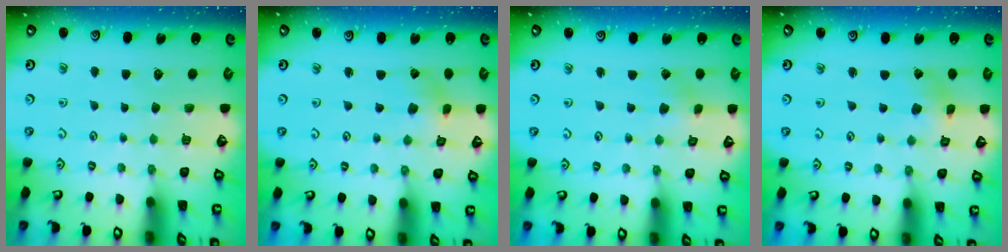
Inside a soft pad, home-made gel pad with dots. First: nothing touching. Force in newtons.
{"total": 2.0, "press": 2.0, "slide": 0.2}
{"total": 1.3, "press": 1.3, "slide": 0.2}
{"total": 1.4, "press": 1.3, "slide": 0.3}